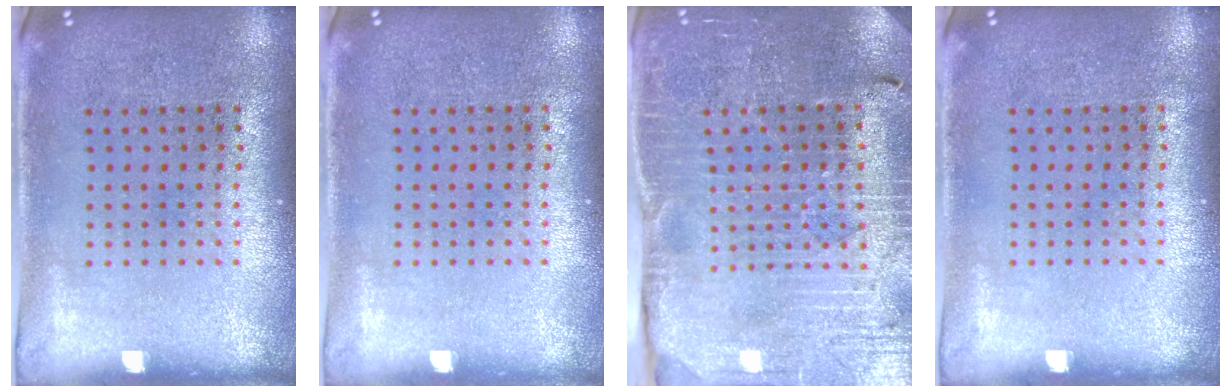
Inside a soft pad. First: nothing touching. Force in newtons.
{"total": 0.0}
{"total": 3.5, "press": 3.4, "slide": 0.4}
{"total": 0.0}